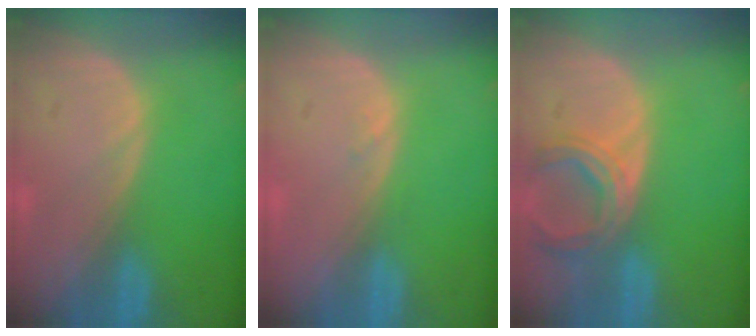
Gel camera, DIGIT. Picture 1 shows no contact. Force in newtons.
{"total": 0.7, "press": 0.6, "slide": 0.3}
{"total": 6.2, "press": 5.7, "slide": 2.5}